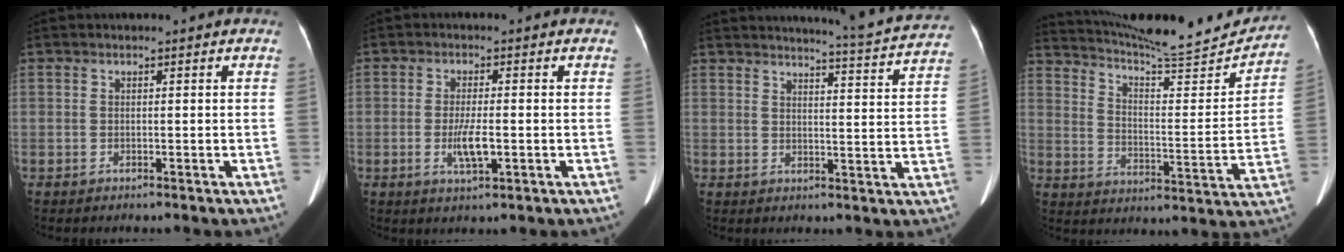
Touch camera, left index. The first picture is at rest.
{"total": 4.2, "force": [-1.0, 0.8, 4.0], "torque": [-0.084, -0.006, -0.014]}
{"total": 11.6, "force": [11.3, -0.9, 2.6], "torque": [-0.044, -0.039, 0.129]}
{"total": 20.2, "force": [19.3, 1.0, 5.9], "torque": [-0.101, -0.044, 0.274]}